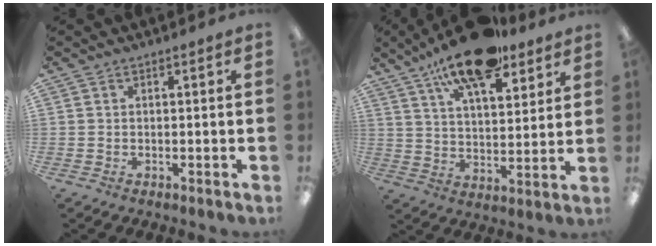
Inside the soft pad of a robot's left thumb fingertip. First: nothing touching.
{"total": 17.3, "force": [12.0, 6.5, 10.5], "torque": [-0.175, -0.052, 0.203]}